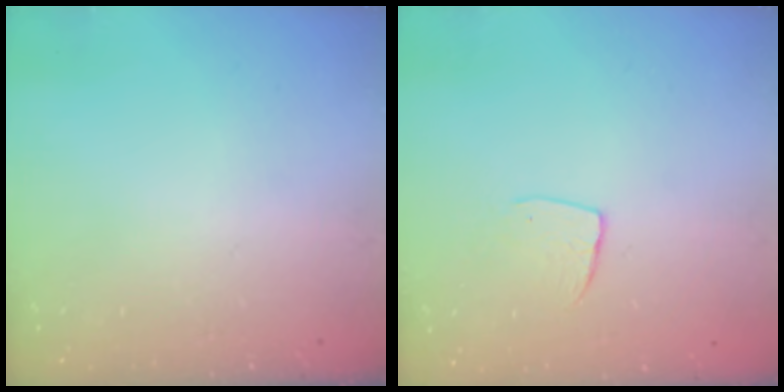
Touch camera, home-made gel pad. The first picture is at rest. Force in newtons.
{"total": 7.0, "press": 6.9, "slide": 0.5}